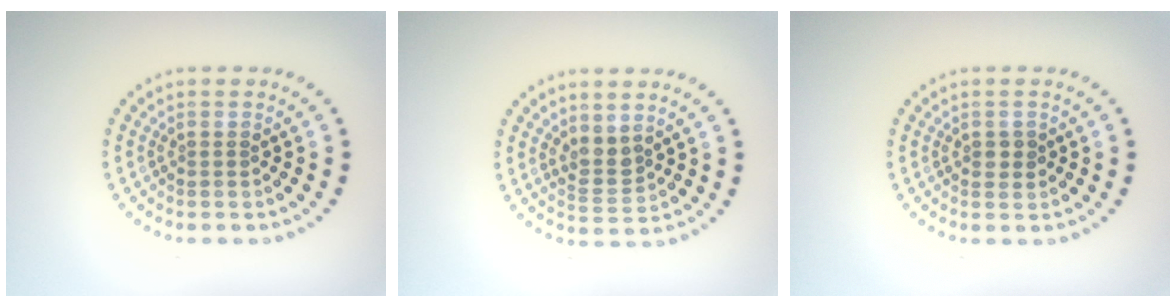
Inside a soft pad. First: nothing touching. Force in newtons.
{"total": 2.2, "press": 1.8, "slide": 1.2}
{"total": 1.3, "press": 1.3, "slide": 0.0}